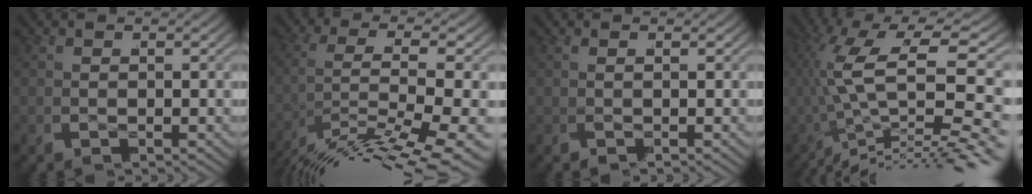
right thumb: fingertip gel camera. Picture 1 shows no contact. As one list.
[{"total": 10.3, "force": [-5.5, 4.7, 7.3], "torque": [-0.170, -0.045, -0.059]}, {"total": 0.6, "force": [0.1, -0.4, 0.5], "torque": [-0.013, 0.007, -0.004]}, {"total": 10.3, "force": [-2.8, 4.4, 8.9], "torque": [-0.207, -0.013, -0.027]}]